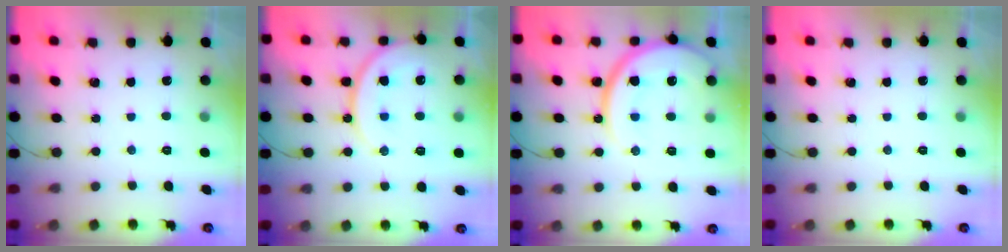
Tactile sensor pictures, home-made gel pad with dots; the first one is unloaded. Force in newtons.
{"total": 14.7, "press": 14.6, "slide": 1.9}
{"total": 14.7, "press": 14.6, "slide": 1.4}
{"total": 0.0}